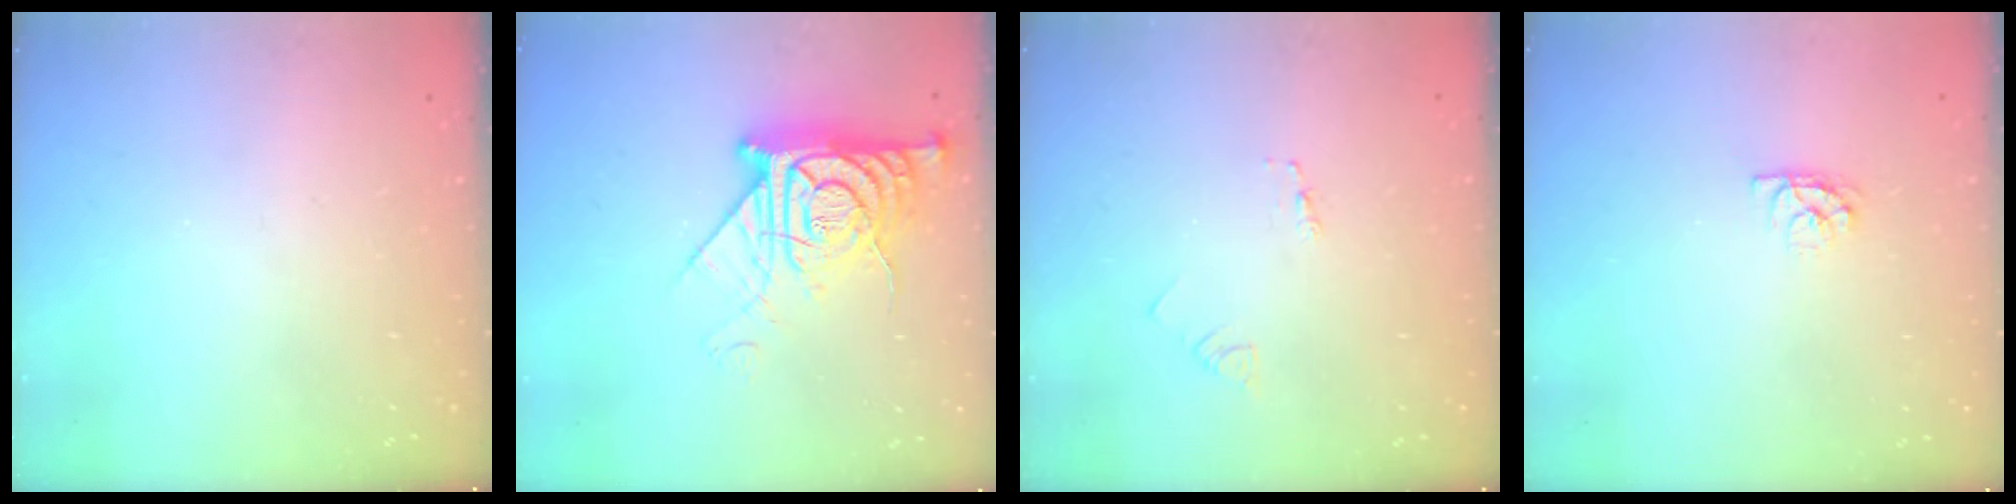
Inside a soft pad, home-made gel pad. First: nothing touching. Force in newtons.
{"total": 14.0, "press": 13.9, "slide": 1.4}
{"total": 1.8, "press": 1.8, "slide": 0.2}
{"total": 3.9, "press": 3.9, "slide": 0.3}